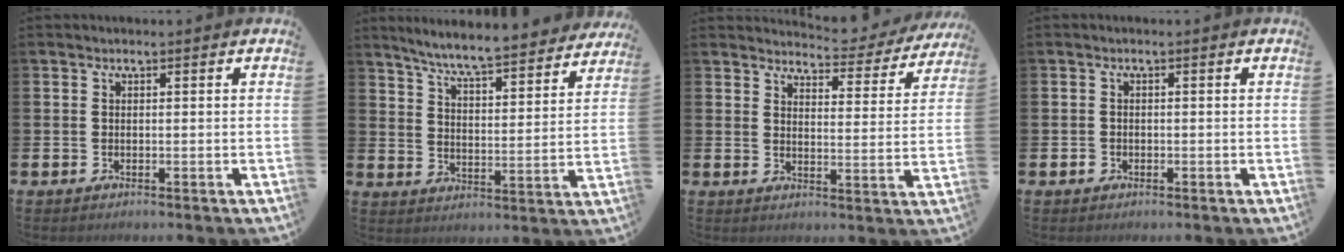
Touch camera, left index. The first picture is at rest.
{"total": 7.1, "force": [6.8, 0.0, 2.2], "torque": [-0.069, -0.052, 0.115]}
{"total": 4.4, "force": [4.3, 0.8, 0.7], "torque": [-0.015, -0.035, 0.070]}
{"total": 0.9, "force": [-0.5, 0.8, 0.1], "torque": [-0.003, 0.004, -0.012]}